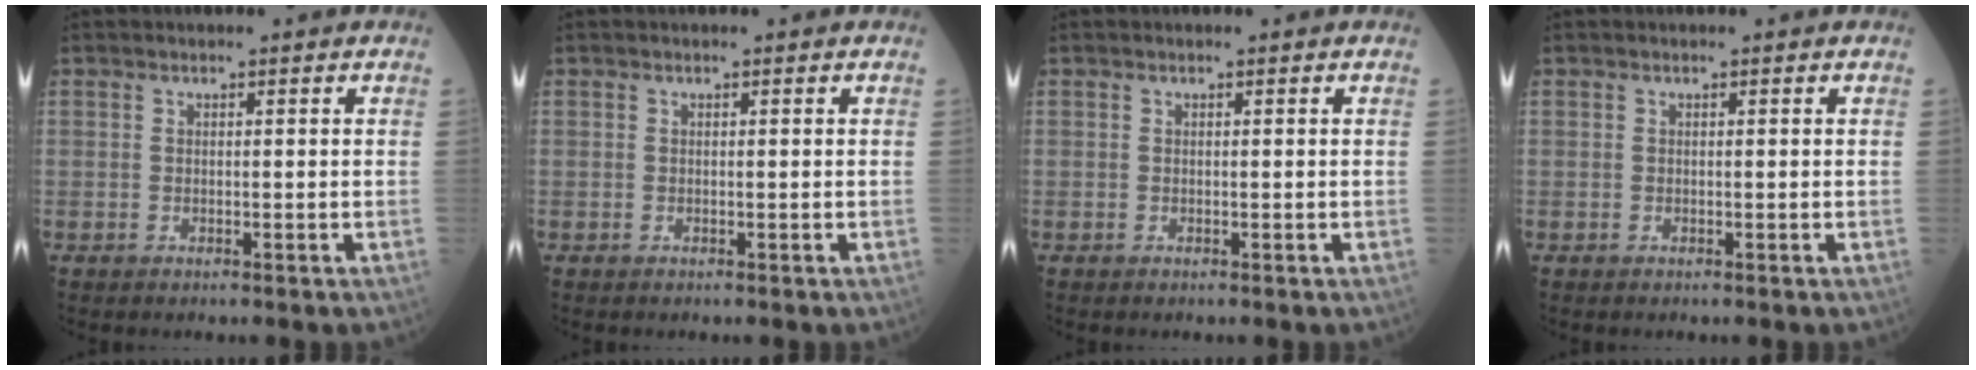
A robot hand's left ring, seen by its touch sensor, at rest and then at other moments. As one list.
[{"total": 0.0}, {"total": 0.0}, {"total": 0.0}]